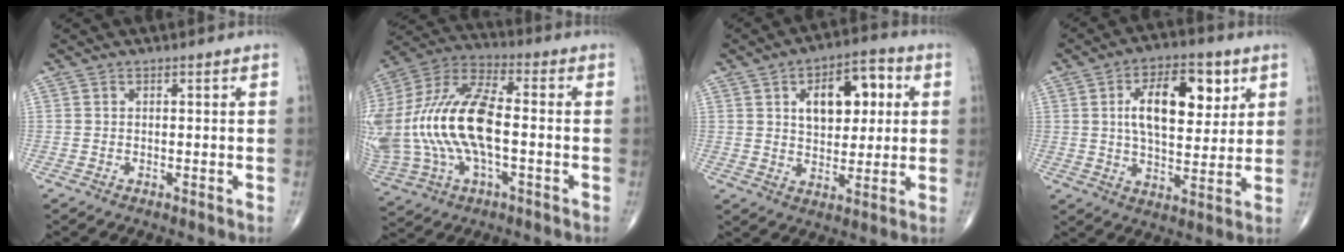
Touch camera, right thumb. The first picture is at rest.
{"total": 26.0, "force": [-1.8, 12.9, 22.5], "torque": [-0.525, 0.025, -0.024]}
{"total": 12.7, "force": [3.4, 7.3, 9.8], "torque": [-0.107, 0.005, 0.050]}
{"total": 14.8, "force": [4.6, 7.6, 11.9], "torque": [-0.157, -0.013, 0.075]}